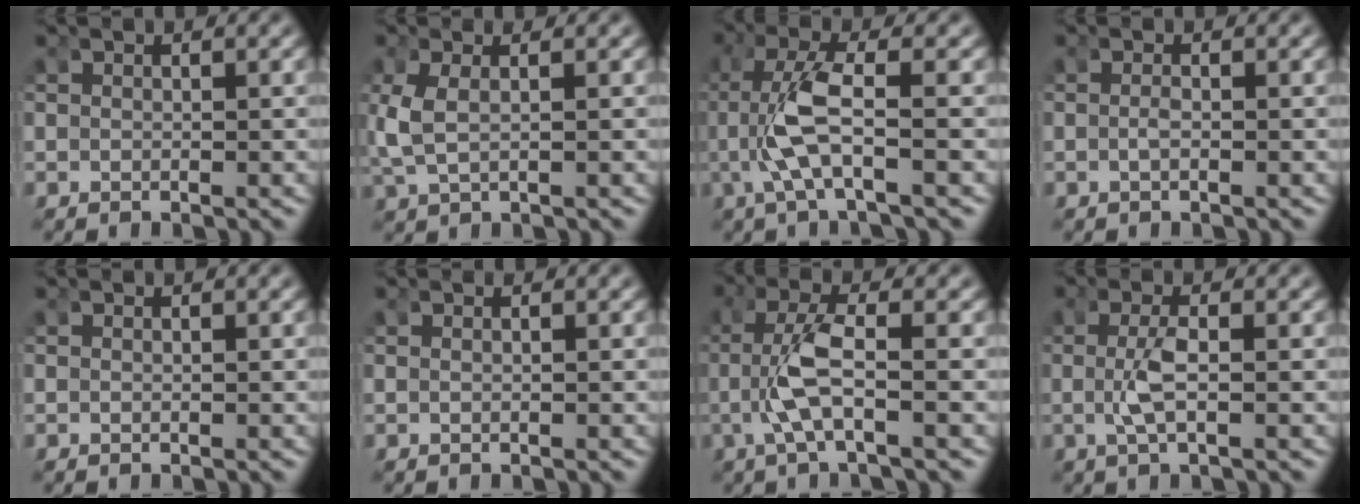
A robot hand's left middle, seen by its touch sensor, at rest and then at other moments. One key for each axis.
{"total": 2.7, "fx": 0.0, "fy": 1.5, "fz": 2.3, "tx": -0.071, "ty": -0.010, "tz": 0.014}
{"total": 4.6, "fx": -0.7, "fy": 0.8, "fz": 4.5, "tx": -0.106, "ty": -0.005, "tz": -0.006}
{"total": 0.9, "fx": -0.6, "fy": 0.1, "fz": 0.6, "tx": -0.016, "ty": -0.003, "tz": -0.010}
{"total": 0.0}
{"total": 0.0}
{"total": 3.9, "fx": -0.9, "fy": 0.5, "fz": 3.8, "tx": -0.091, "ty": -0.005, "tz": -0.010}
{"total": 2.4, "fx": -0.5, "fy": 0.1, "fz": 2.3, "tx": -0.057, "ty": -0.003, "tz": -0.004}